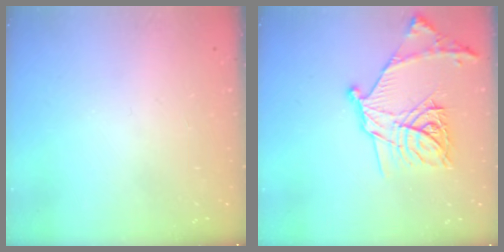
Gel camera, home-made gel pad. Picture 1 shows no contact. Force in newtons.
{"total": 21.1, "press": 21.0, "slide": 1.2}